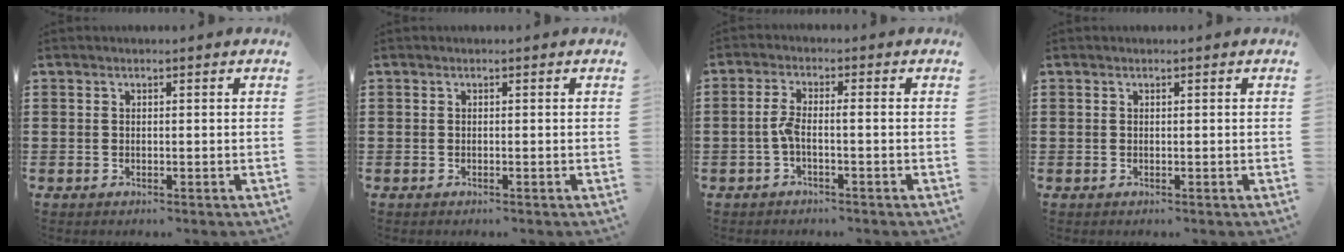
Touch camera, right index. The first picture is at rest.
{"total": 0.0}
{"total": 3.0, "force": [-1.1, 0.4, 2.8], "torque": [-0.068, -0.004, -0.026]}
{"total": 0.0}